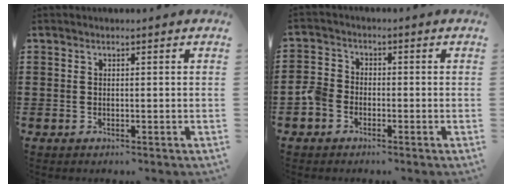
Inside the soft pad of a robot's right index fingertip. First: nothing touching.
{"total": 3.5, "force": [-1.9, 2.5, 1.4], "torque": [-0.059, -0.001, -0.046]}